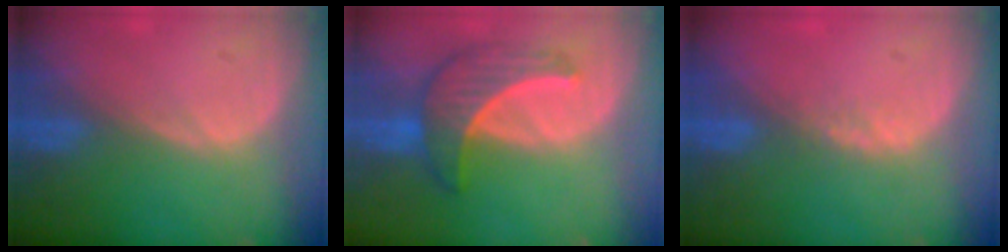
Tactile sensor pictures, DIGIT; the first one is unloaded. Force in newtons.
{"total": 6.7, "press": 6.7, "slide": 0.7}
{"total": 1.3, "press": 1.1, "slide": 0.7}